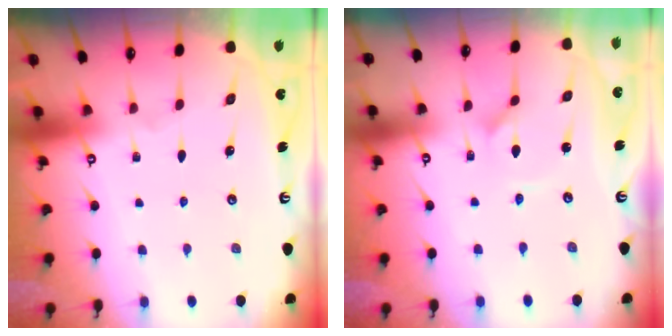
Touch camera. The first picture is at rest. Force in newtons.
{"total": 1.7, "press": 1.6, "slide": 0.3}